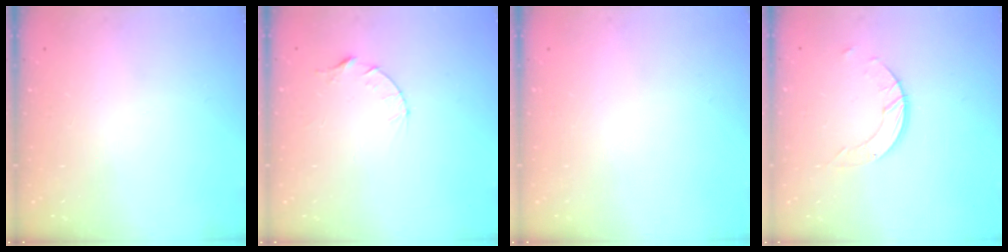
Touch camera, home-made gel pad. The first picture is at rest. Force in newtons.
{"total": 4.3, "press": 4.2, "slide": 0.4}
{"total": 0.0}
{"total": 5.9, "press": 5.9, "slide": 0.5}